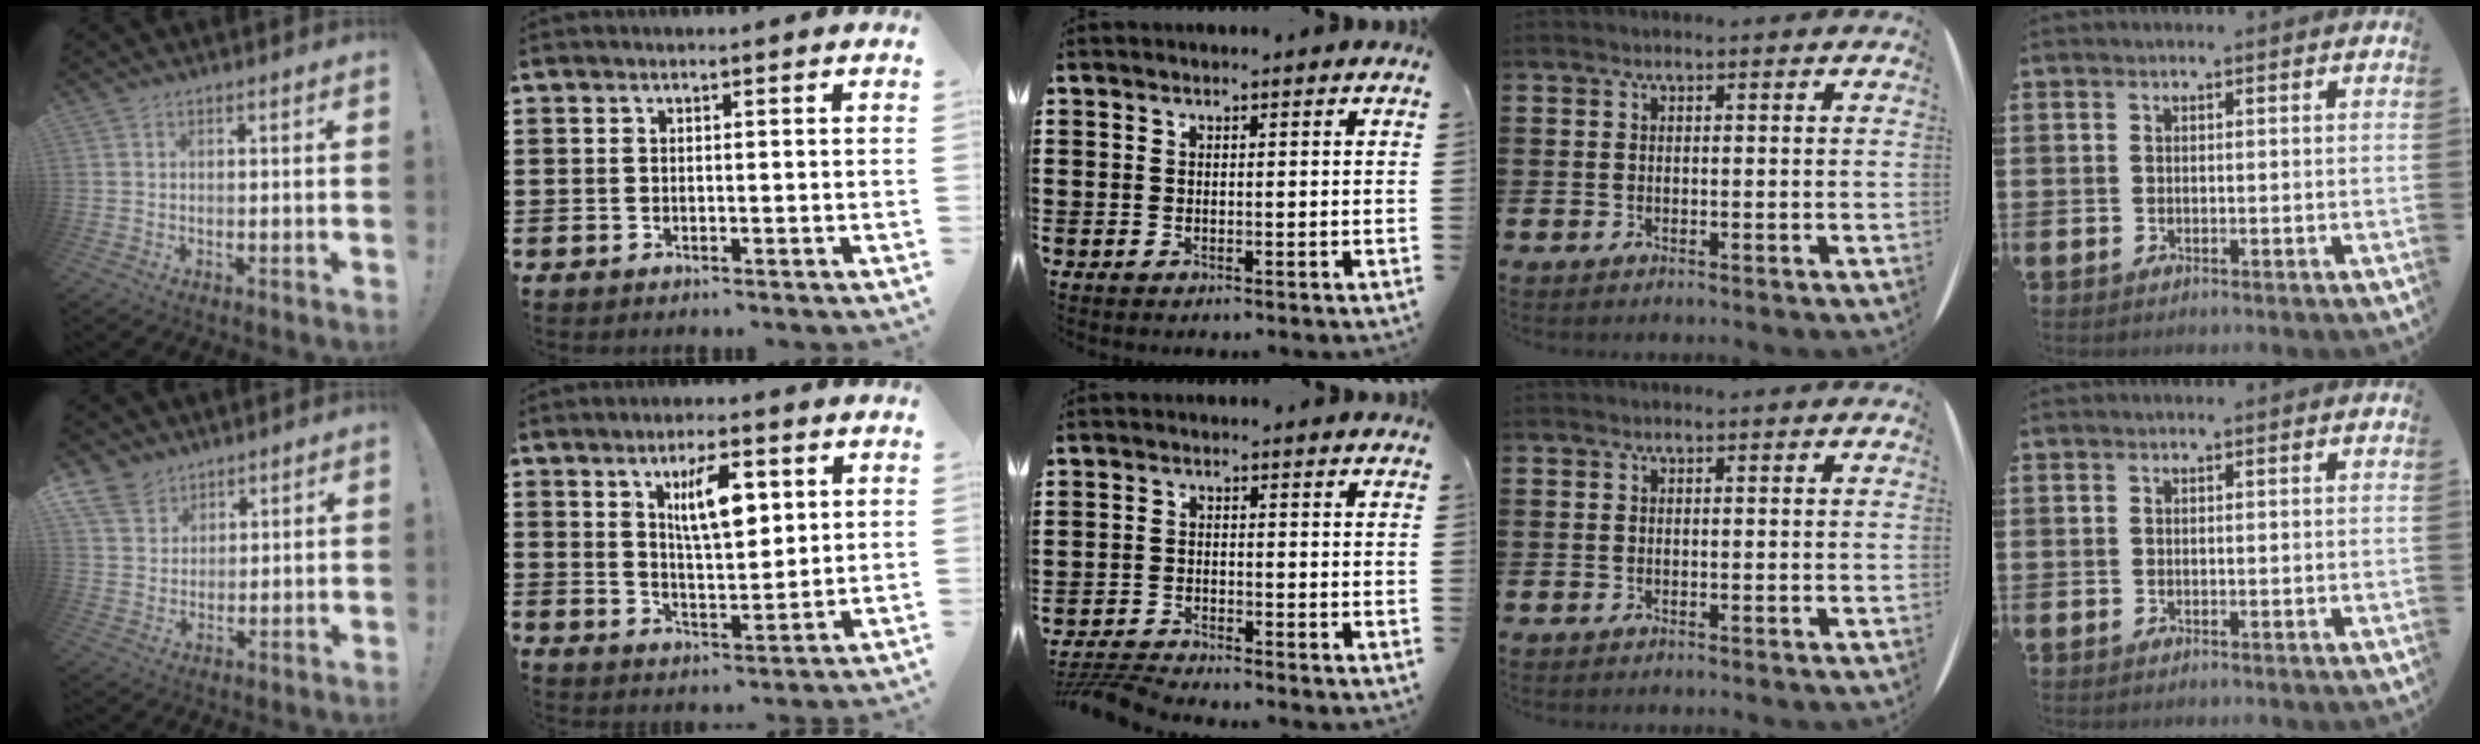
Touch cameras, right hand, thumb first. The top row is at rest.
{"thumb": {"total": 7.7, "force": [5.5, 5.1, 1.6], "torque": [-0.030, -0.034, 0.110]}, "index": {"total": 7.8, "force": [3.0, 2.8, 6.6], "torque": [-0.120, 0.003, 0.047]}, "middle": {"total": 3.7, "force": [-3.6, 0.1, 0.8], "torque": [-0.028, -0.006, -0.079]}}